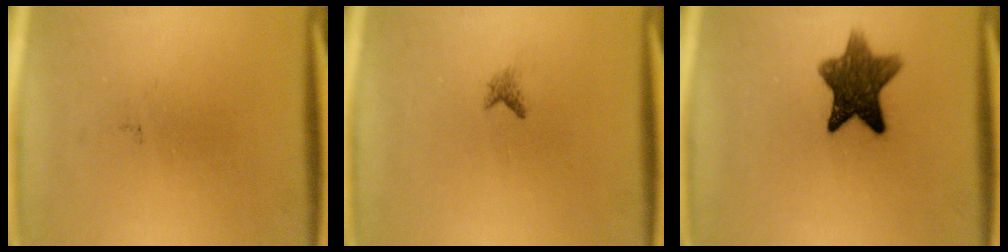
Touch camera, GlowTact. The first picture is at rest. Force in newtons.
{"total": 0.8}
{"total": 9.7}